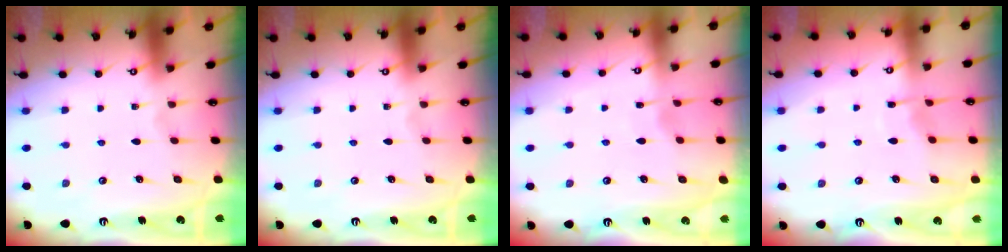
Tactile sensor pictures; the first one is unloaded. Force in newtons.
{"total": 0.0}
{"total": 2.0, "press": 2.0, "slide": 0.3}
{"total": 4.2, "press": 4.2, "slide": 0.5}